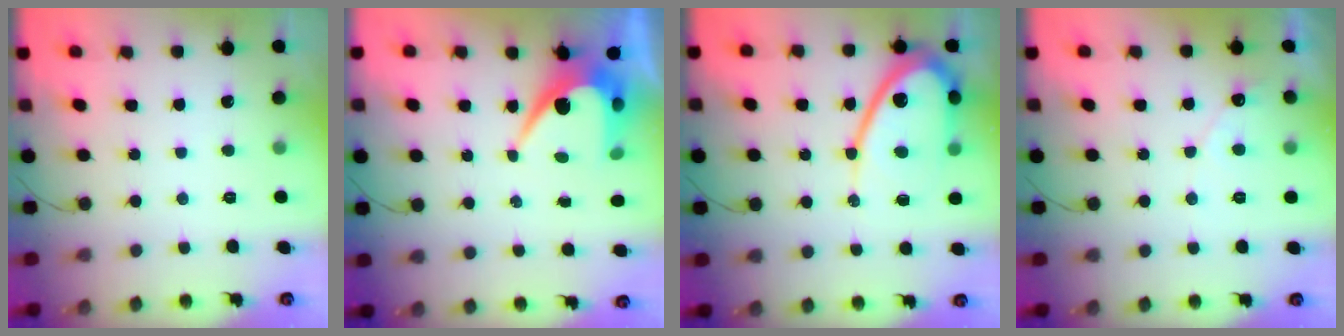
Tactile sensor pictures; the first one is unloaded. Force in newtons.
{"total": 7.7, "press": 7.7, "slide": 0.5}
{"total": 13.0, "press": 12.9, "slide": 1.2}
{"total": 4.8, "press": 4.8, "slide": 0.3}